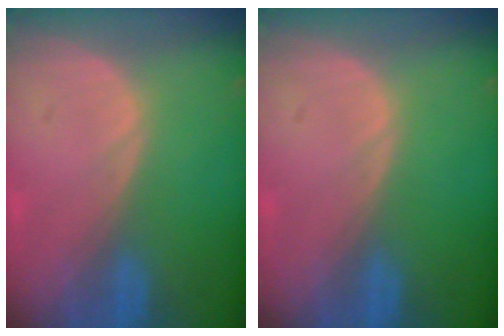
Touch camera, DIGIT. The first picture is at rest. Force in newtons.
{"total": 0.0}